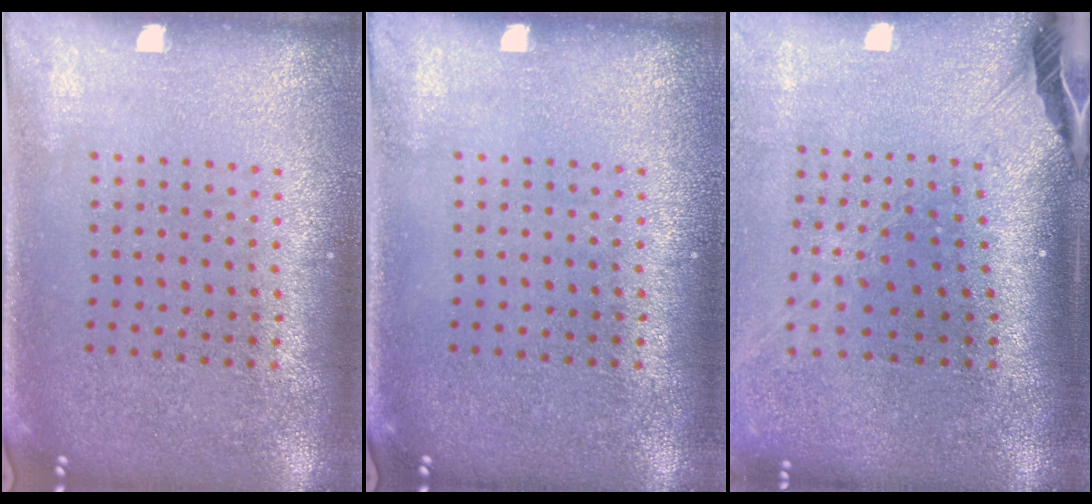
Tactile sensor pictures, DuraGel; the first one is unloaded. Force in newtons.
{"total": 0.0}
{"total": 2.6, "press": 1.8, "slide": 1.8}